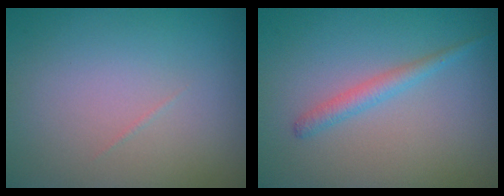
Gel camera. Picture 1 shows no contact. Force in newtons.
{"total": 1.5, "press": 1.5, "slide": 0.2}